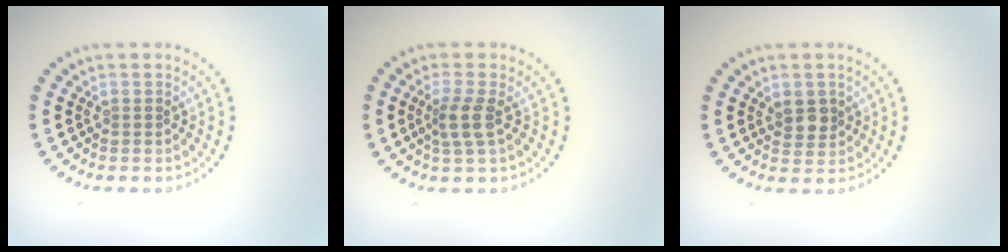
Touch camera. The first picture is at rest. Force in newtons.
{"total": 2.3, "press": 1.9, "slide": 1.3}
{"total": 1.9, "press": 1.7, "slide": 0.7}